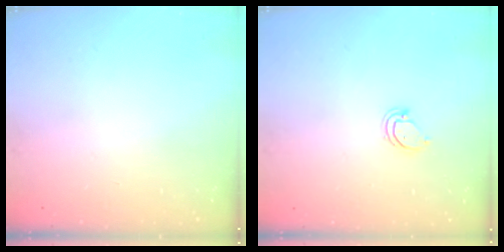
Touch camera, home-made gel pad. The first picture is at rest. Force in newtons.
{"total": 3.6, "press": 3.6, "slide": 0.2}